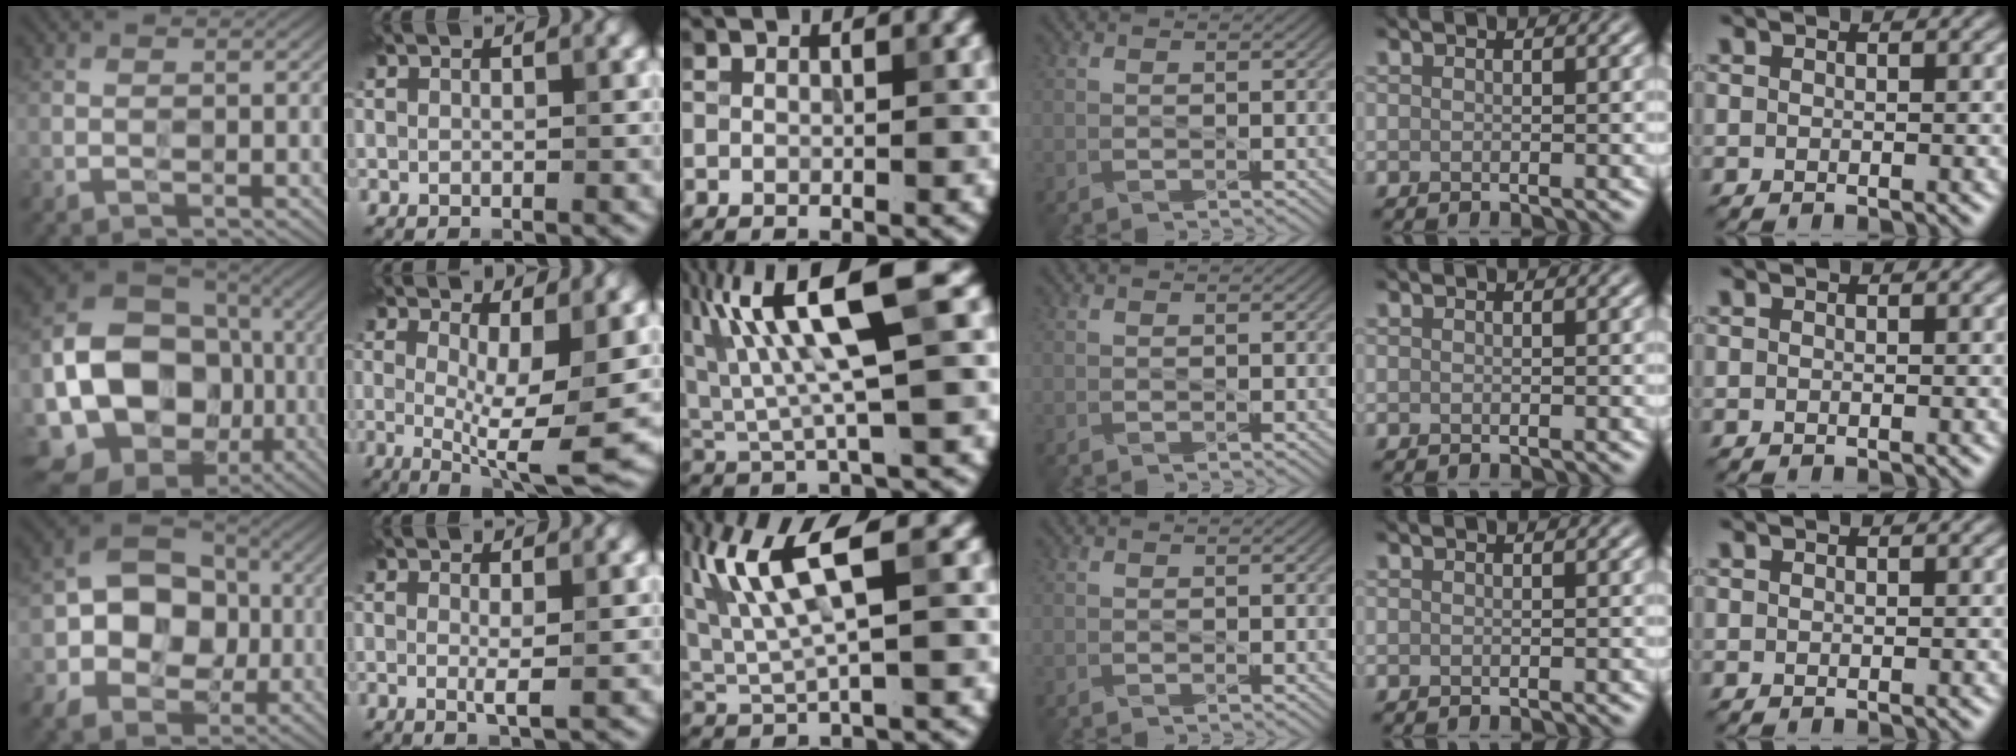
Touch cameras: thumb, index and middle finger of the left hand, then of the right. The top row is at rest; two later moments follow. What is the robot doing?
{"motion": "wipe", "object": "mirror"}